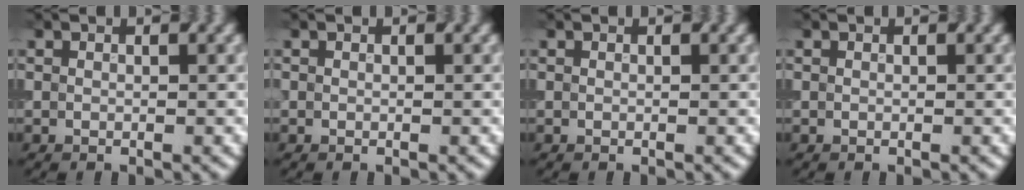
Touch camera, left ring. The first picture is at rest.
{"total": 0.0}
{"total": 0.0}
{"total": 0.0}